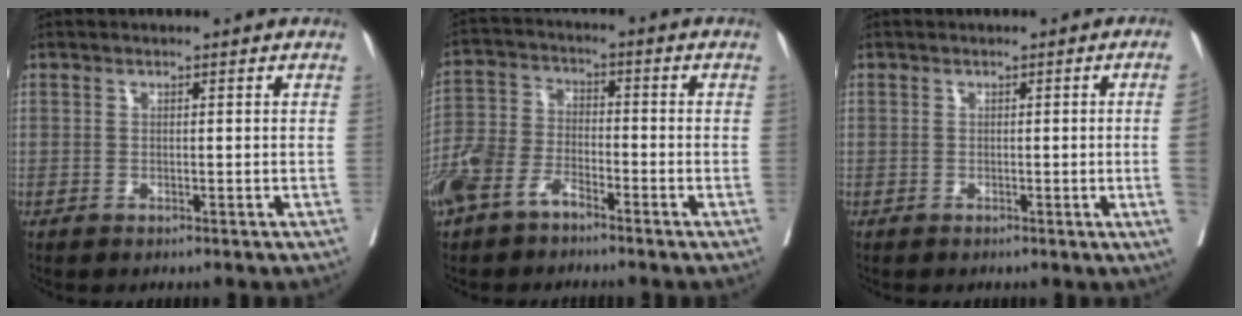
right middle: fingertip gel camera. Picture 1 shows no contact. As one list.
[{"total": 8.2, "force": [-5.5, 4.2, 4.3], "torque": [-0.104, 0.001, -0.113]}, {"total": 4.0, "force": [-0.4, -1.6, 3.6], "torque": [-0.051, -0.010, -0.002]}]